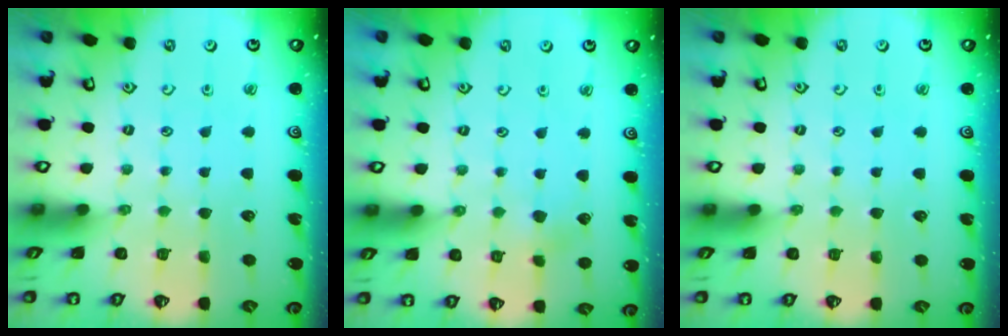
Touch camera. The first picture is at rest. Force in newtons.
{"total": 3.0, "press": 3.0, "slide": 0.1}
{"total": 0.0}